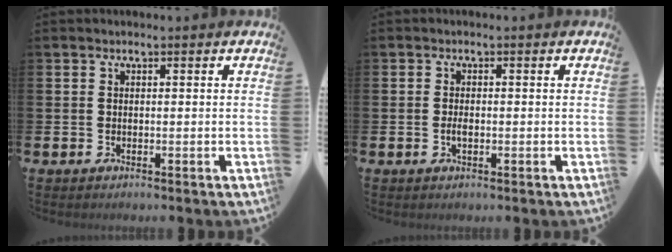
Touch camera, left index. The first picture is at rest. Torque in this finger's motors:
{"motor_torque": [0.40, 0.12, 0.20, 0.02]}